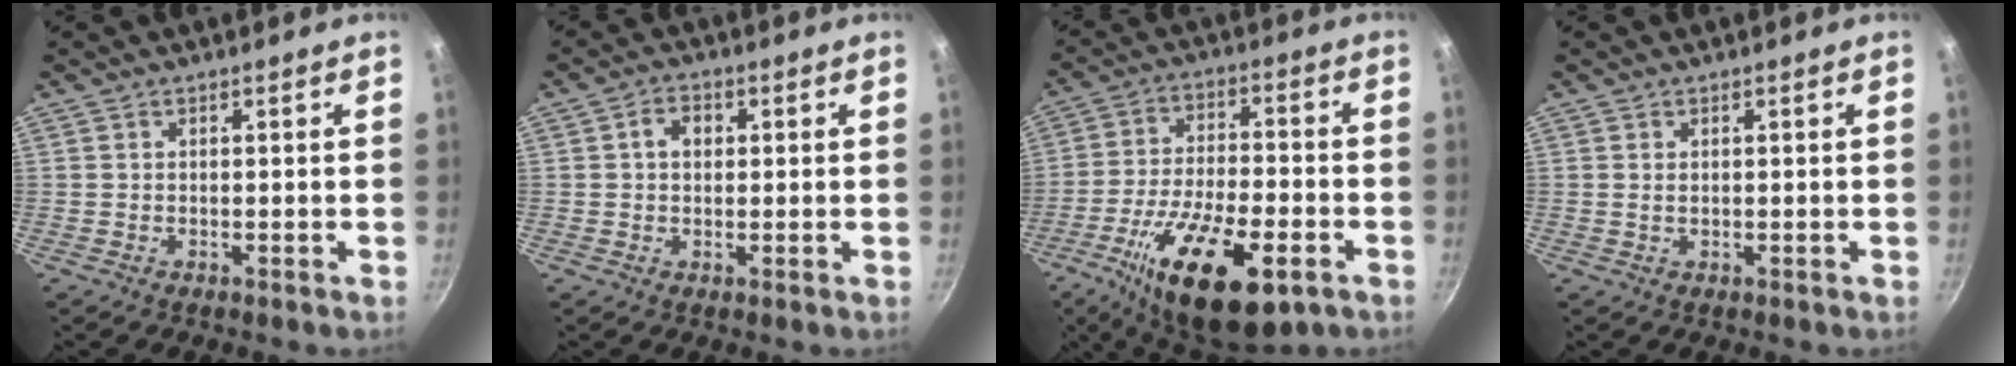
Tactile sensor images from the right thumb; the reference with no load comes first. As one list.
[{"total": 4.0, "force": [0.7, 3.0, 2.5], "torque": [-0.024, 0.007, 0.006]}, {"total": 21.3, "force": [-9.6, 8.4, 17.1], "torque": [-0.282, 0.016, -0.159]}, {"total": 1.0, "force": [0.2, 0.6, 0.7], "torque": [-0.013, 0.001, 0.003]}]